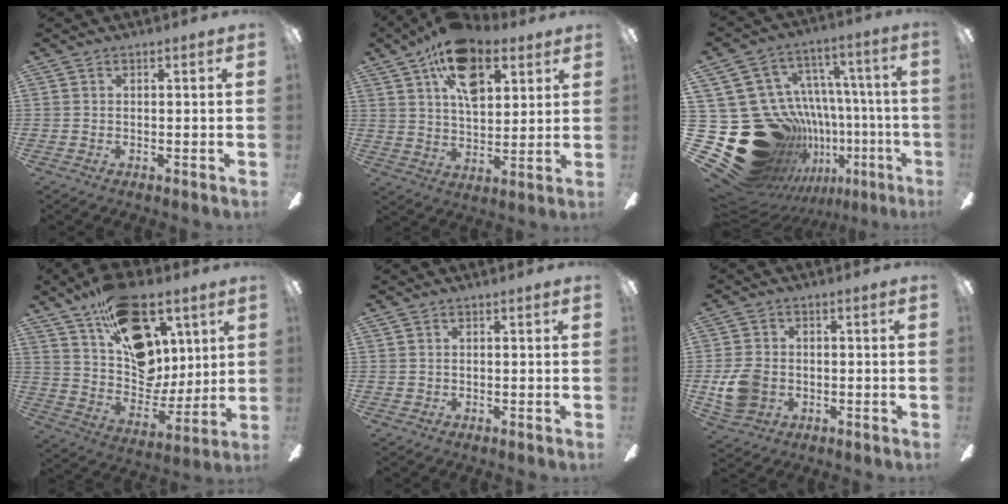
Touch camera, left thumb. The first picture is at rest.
{"total": 15.6, "force": [8.4, 8.7, 9.9], "torque": [-0.152, -0.021, 0.147]}
{"total": 30.6, "force": [-7.7, 24.3, 16.8], "torque": [-0.319, -0.011, -0.027]}
{"total": 24.3, "force": [11.9, 15.8, 14.2], "torque": [-0.207, -0.052, 0.222]}
{"total": 0.0}
{"total": 8.6, "force": [-1.6, 6.9, 4.9], "torque": [-0.107, 0.014, -0.027]}